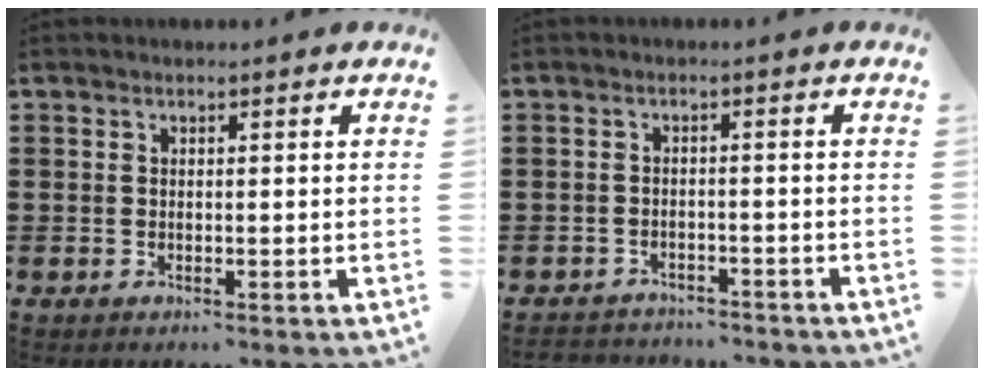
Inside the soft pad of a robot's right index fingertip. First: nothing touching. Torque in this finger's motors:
{"motor_torque": [-0.48, 0.61, -0.51, -0.21]}